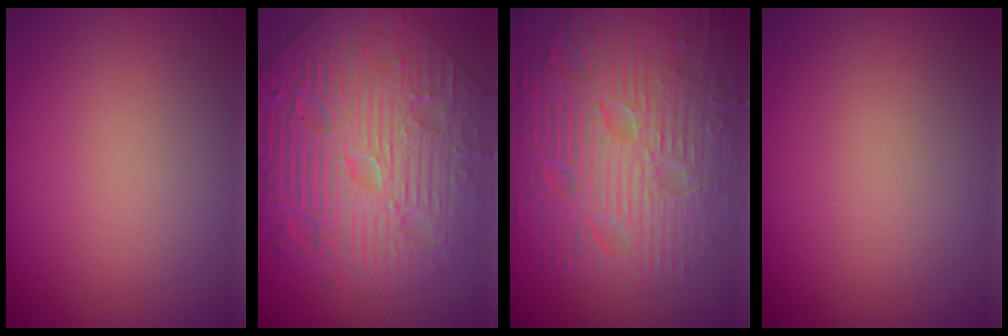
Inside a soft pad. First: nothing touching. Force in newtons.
{"total": 11.5, "press": 7.9, "slide": 8.4}
{"total": 11.0, "press": 7.2, "slide": 8.3}
{"total": 0.0}